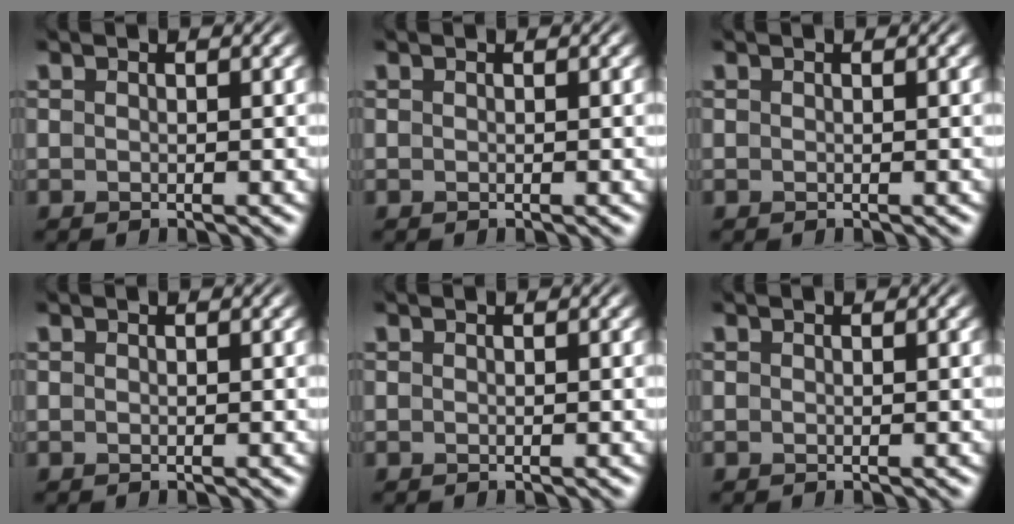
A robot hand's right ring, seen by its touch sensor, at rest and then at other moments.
{"total": 0.0}
{"total": 0.0}
{"total": 0.0}
{"total": 0.0}
{"total": 0.0}